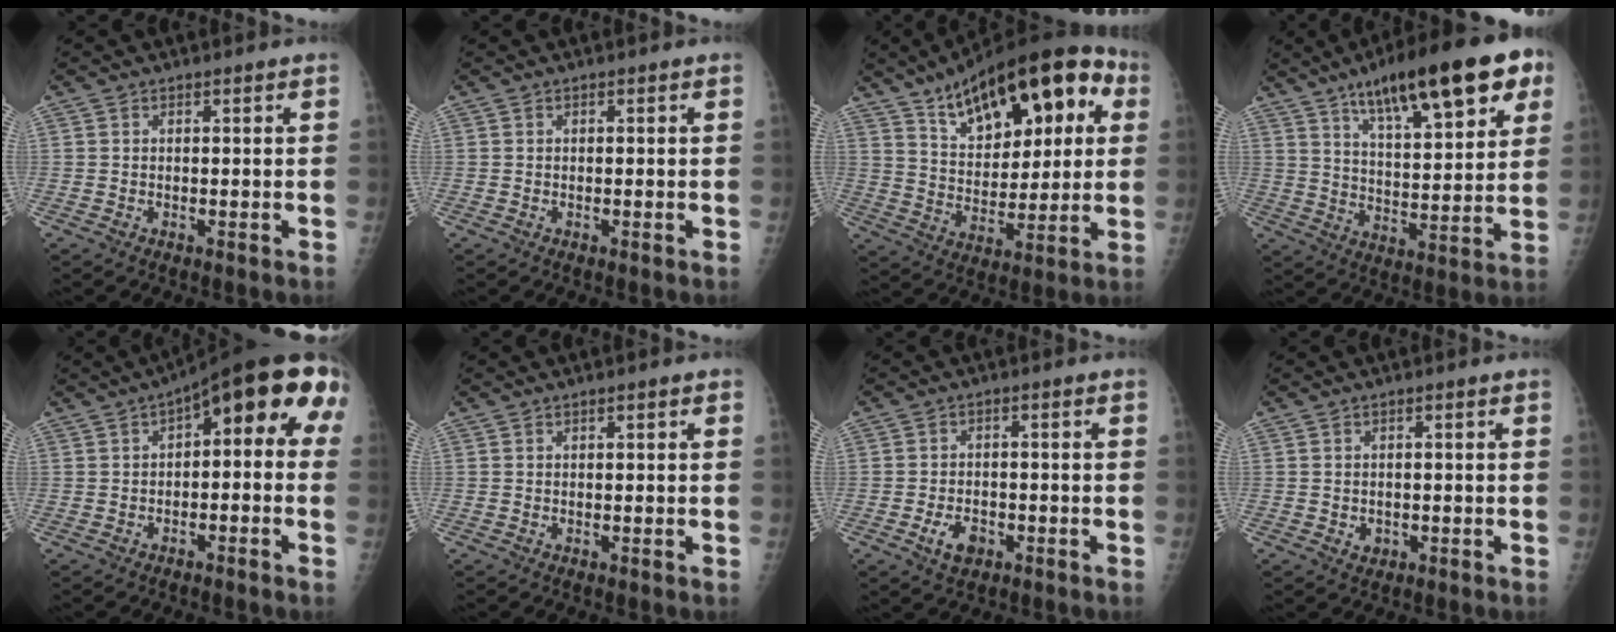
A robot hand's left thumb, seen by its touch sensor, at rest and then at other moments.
{"total": 0.0}
{"total": 25.5, "force": [11.0, 12.0, 19.6], "torque": [-0.262, -0.001, 0.175]}
{"total": 22.3, "force": [12.4, 6.4, 17.3], "torque": [-0.231, -0.028, 0.194]}
{"total": 12.6, "force": [2.4, 5.4, 11.1], "torque": [-0.114, 0.046, 0.019]}
{"total": 0.8, "force": [0.3, 0.2, 0.7], "torque": [-0.013, 0.002, 0.003]}
{"total": 4.6, "force": [-2.2, 2.9, 2.9], "torque": [-0.044, 0.012, -0.034]}
{"total": 2.0, "force": [-0.5, 1.7, 0.9], "torque": [-0.004, 0.003, -0.003]}